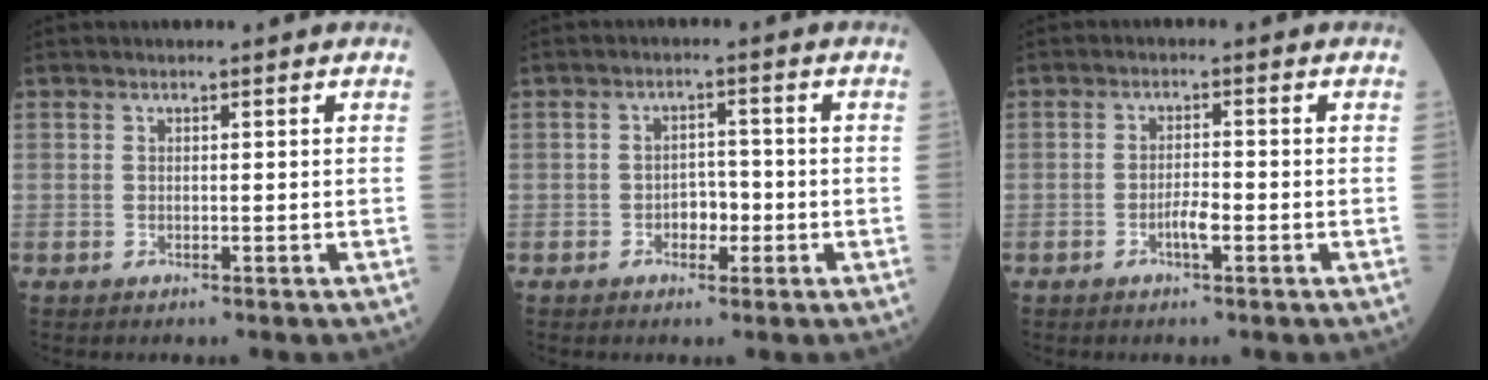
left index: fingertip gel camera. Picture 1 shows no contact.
{"total": 3.3, "force": [-1.2, 2.0, 2.3], "torque": [-0.032, 0.008, -0.022]}
{"total": 2.7, "force": [-1.2, 0.5, 2.3], "torque": [-0.044, 0.001, -0.024]}